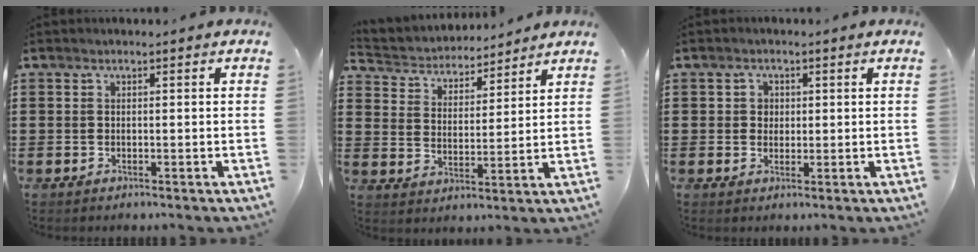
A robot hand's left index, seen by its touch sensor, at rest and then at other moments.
{"total": 4.2, "force": [4.1, 1.0, -0.3], "torque": [-0.022, -0.028, 0.067]}
{"total": 1.8, "force": [0.4, 1.8, 0.4], "torque": [-0.015, 0.008, 0.005]}